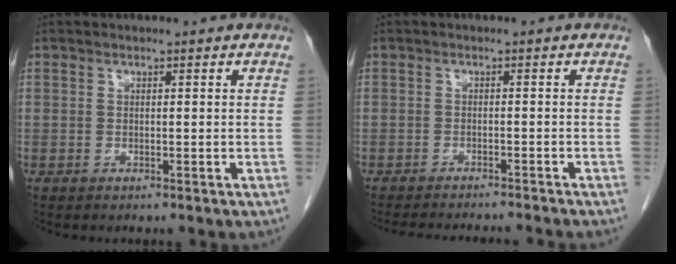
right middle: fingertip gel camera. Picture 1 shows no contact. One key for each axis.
{"total": 10.5, "fx": -9.7, "fy": 0.4, "fz": 3.8, "tx": -0.043, "ty": -0.011, "tz": -0.125}